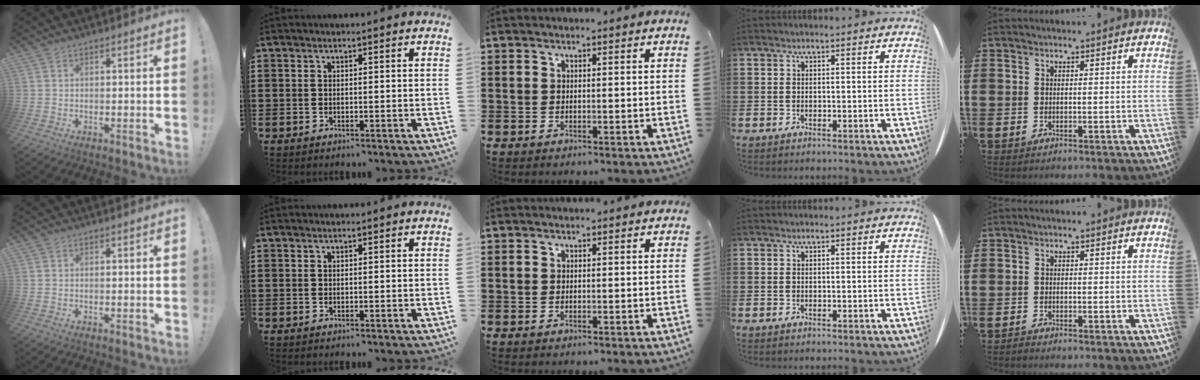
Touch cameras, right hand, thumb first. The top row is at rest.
{"little": {"total": 0.5, "force": [-0.5, 0.0, 0.0], "torque": [-0.001, -0.003, -0.010]}}